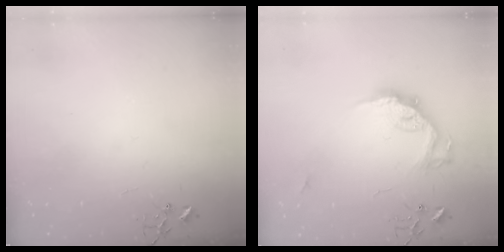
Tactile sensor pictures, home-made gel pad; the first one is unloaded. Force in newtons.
{"total": 14.5, "press": 14.5, "slide": 1.2}